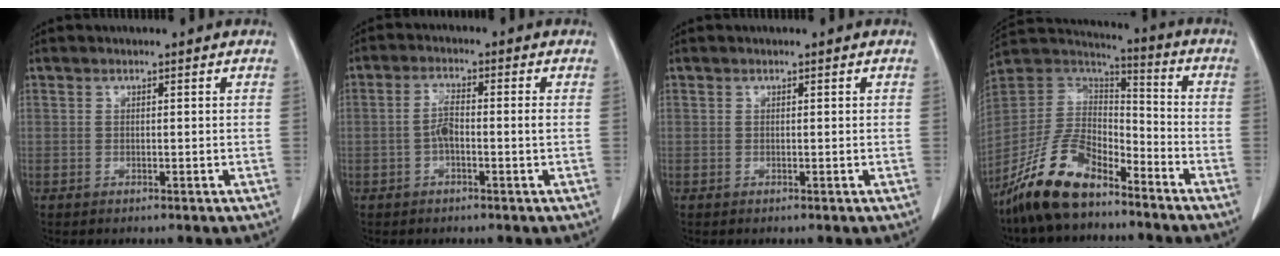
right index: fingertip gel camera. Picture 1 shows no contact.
{"total": 3.7, "force": [-0.7, 0.6, 3.6], "torque": [-0.073, 0.010, -0.013]}
{"total": 0.0}
{"total": 14.4, "force": [-10.5, 5.6, 8.2], "torque": [-0.171, 0.012, -0.200]}